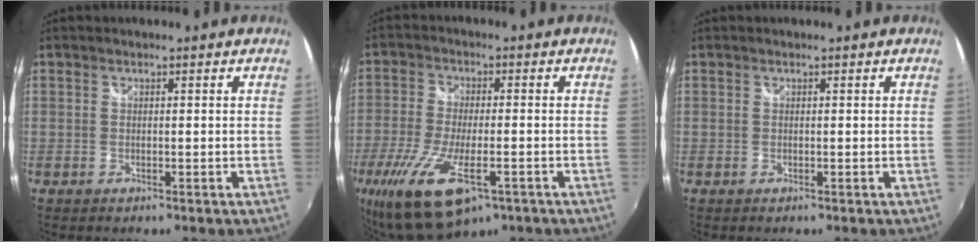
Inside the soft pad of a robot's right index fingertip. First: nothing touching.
{"total": 16.6, "force": [-8.2, 6.1, 13.1], "torque": [-0.280, -0.058, -0.141]}
{"total": 0.0}